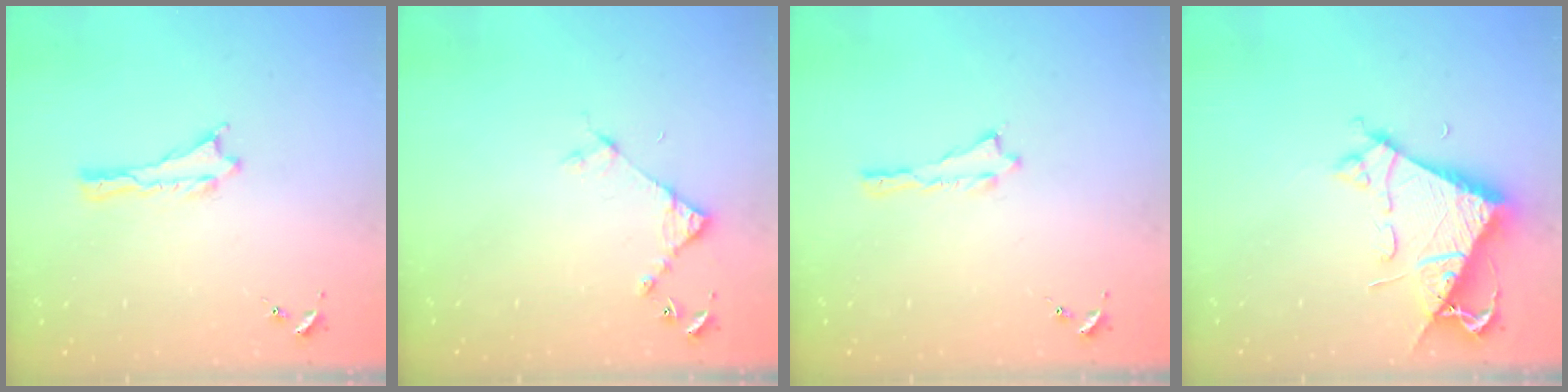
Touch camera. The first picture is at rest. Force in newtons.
{"total": 4.3, "press": 4.3, "slide": 0.4}
{"total": 0.0}
{"total": 7.1, "press": 7.1, "slide": 0.8}